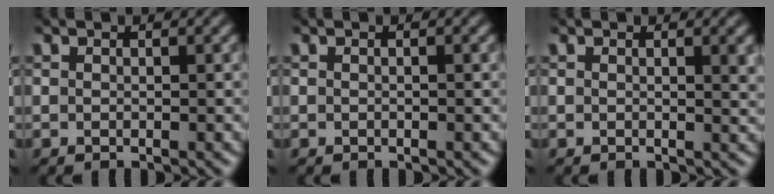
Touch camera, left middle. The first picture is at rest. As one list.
[{"total": 0.0}, {"total": 1.6, "force": [0.5, 0.4, 1.4], "torque": [-0.013, 0.001, 0.006]}]